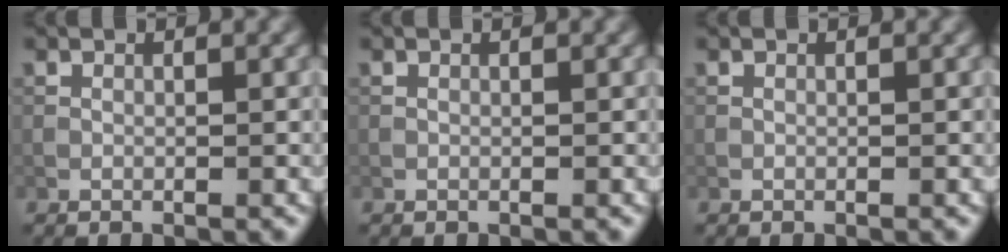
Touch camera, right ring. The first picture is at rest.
{"total": 0.0}
{"total": 0.0}